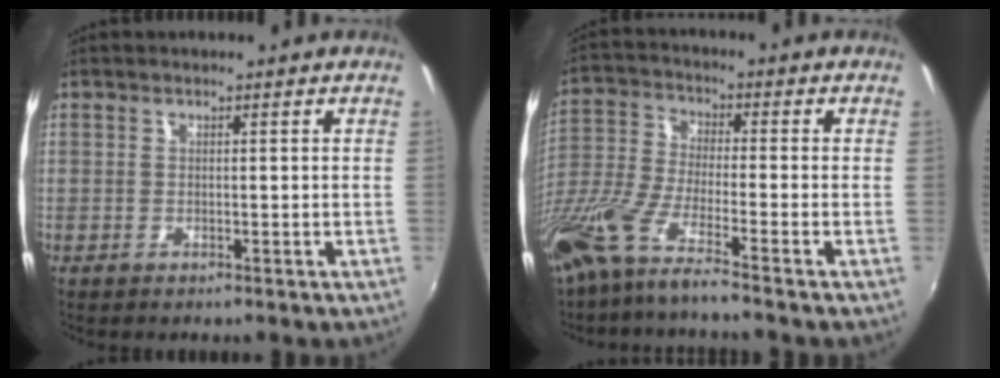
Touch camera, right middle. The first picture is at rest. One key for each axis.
{"total": 12.0, "fx": -8.7, "fy": 0.6, "fz": 8.2, "tx": -0.171, "ty": -0.034, "tz": -0.168}